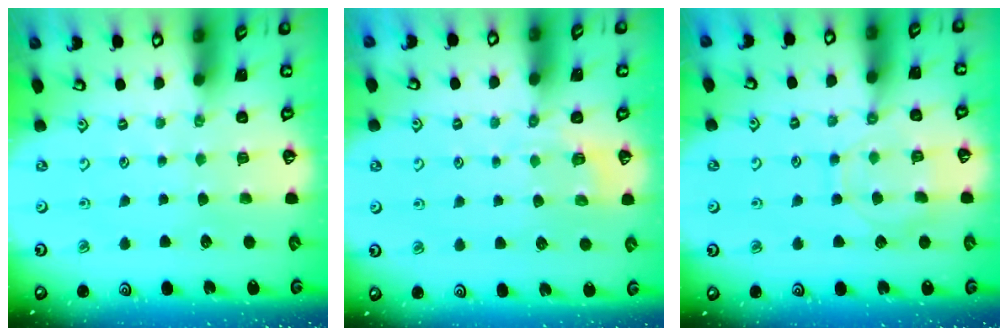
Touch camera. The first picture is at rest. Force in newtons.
{"total": 2.3, "press": 1.7, "slide": 1.6}
{"total": 10.2, "press": 10.1, "slide": 0.8}